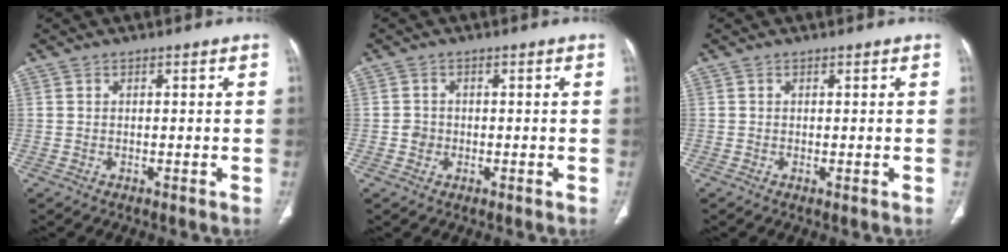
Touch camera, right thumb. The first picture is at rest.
{"total": 1.8, "force": [-0.4, 1.7, 0.5], "torque": [-0.001, 0.006, -0.008]}
{"total": 0.0}